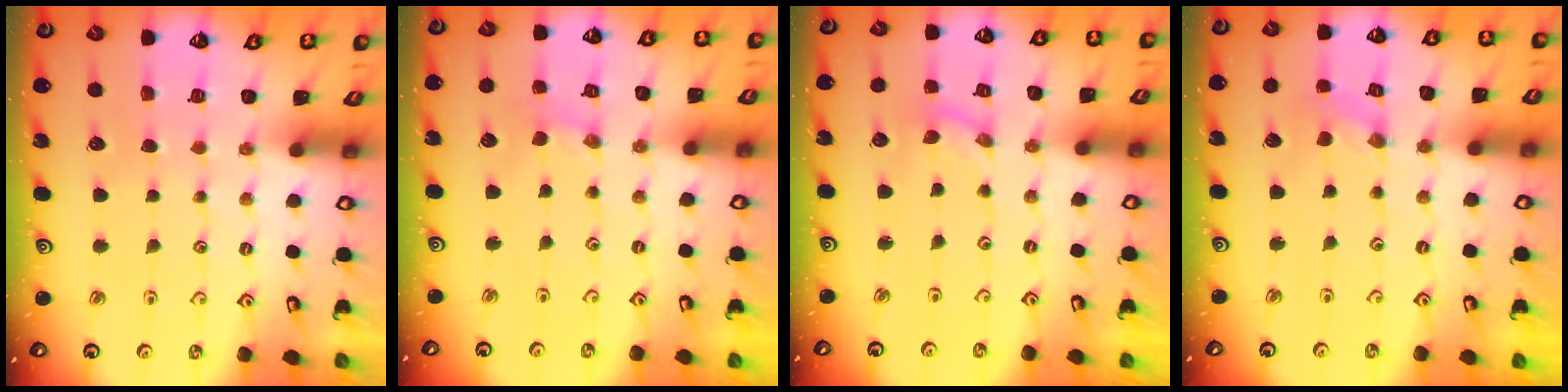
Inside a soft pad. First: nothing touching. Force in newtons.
{"total": 0.0}
{"total": 0.0}
{"total": 0.0}